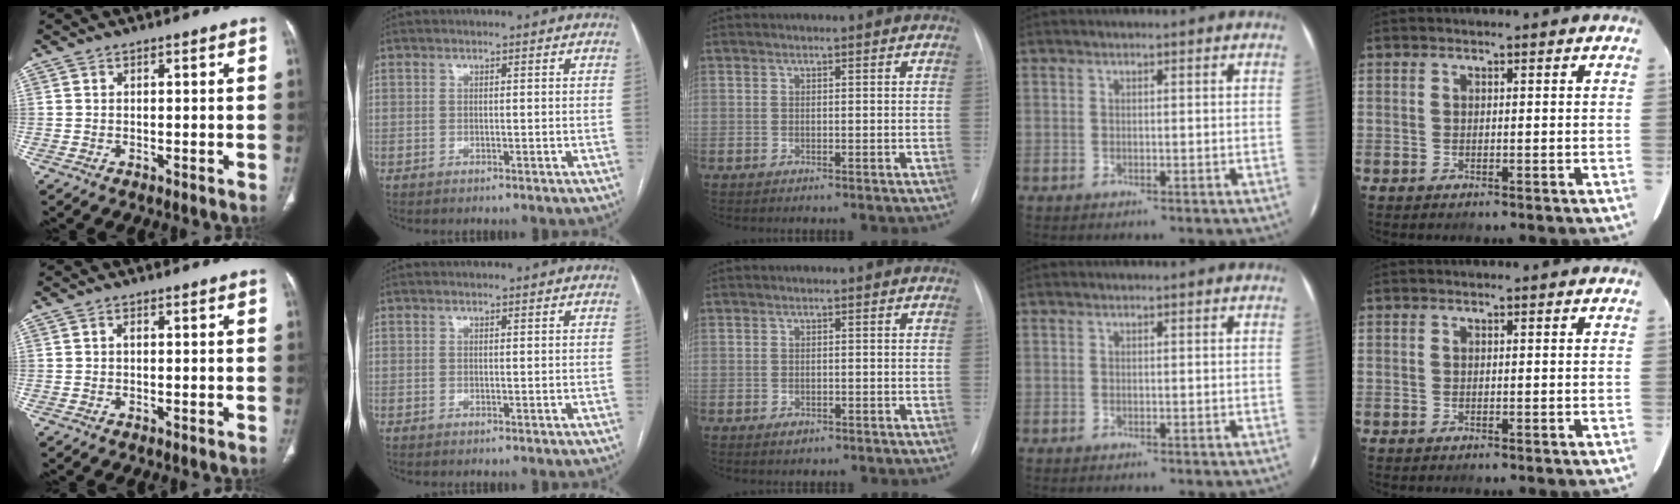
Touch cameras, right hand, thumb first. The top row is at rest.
{"thumb": {"total": 0.7, "force": [0.0, 0.4, 0.5], "torque": [-0.008, 0.002, -0.004]}, "middle": {"total": 1.2, "force": [-0.7, 0.7, 0.6], "torque": [-0.010, 0.001, -0.005]}}